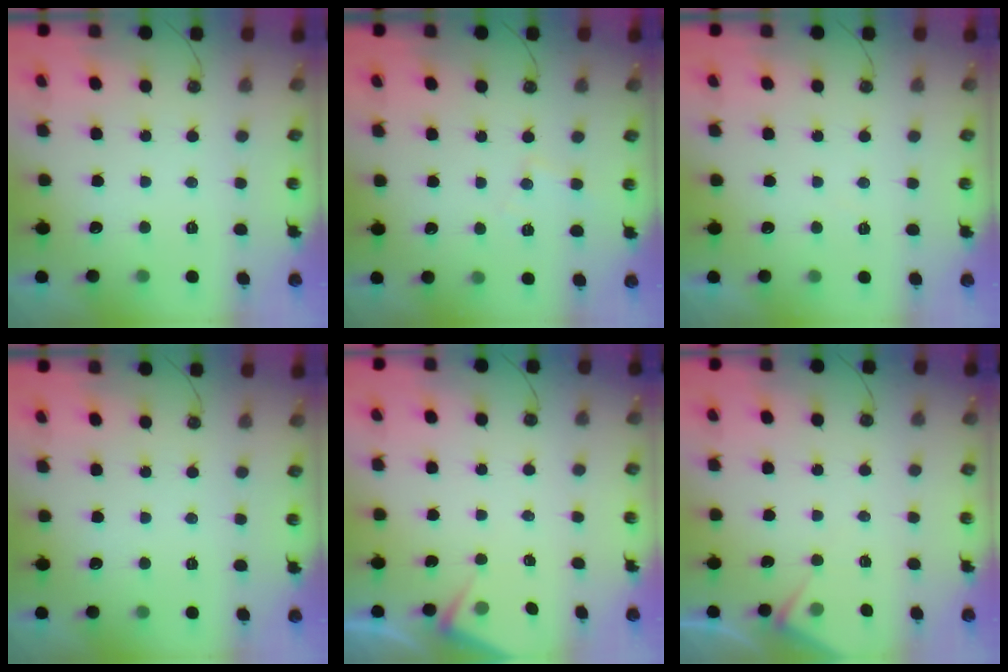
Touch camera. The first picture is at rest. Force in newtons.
{"total": 4.3, "press": 4.3, "slide": 0.6}
{"total": 3.2, "press": 3.1, "slide": 0.6}
{"total": 0.0}
{"total": 3.9, "press": 3.8, "slide": 0.6}
{"total": 5.1, "press": 5.1, "slide": 0.5}